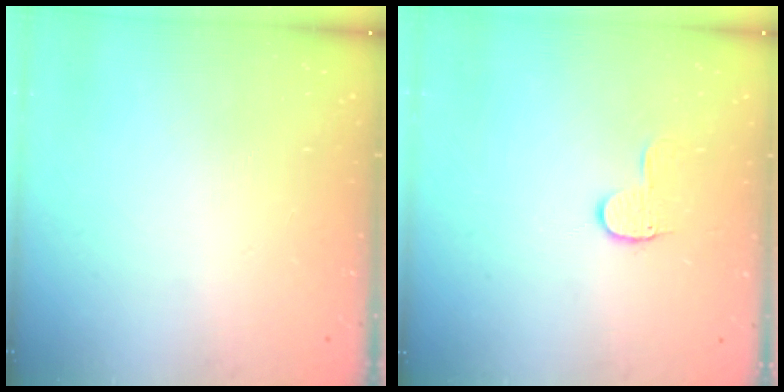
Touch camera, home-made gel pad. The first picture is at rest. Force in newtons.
{"total": 6.0, "press": 6.0, "slide": 0.6}